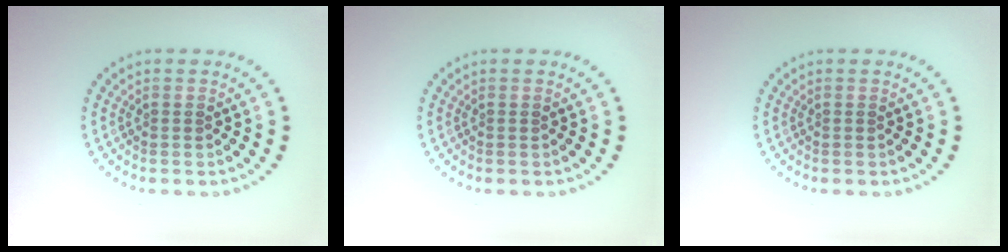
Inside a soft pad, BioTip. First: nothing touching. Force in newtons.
{"total": 0.0}
{"total": 0.0}